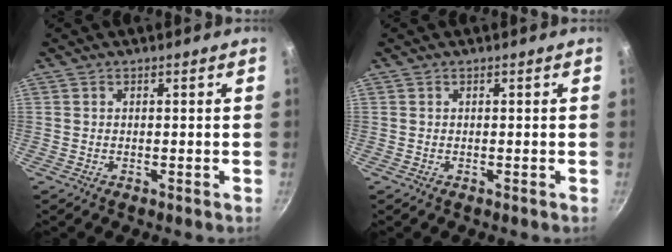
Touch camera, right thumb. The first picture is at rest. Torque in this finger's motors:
{"motor_torque": [0.02, 0.03, 0.02, -0.02, 0.00]}